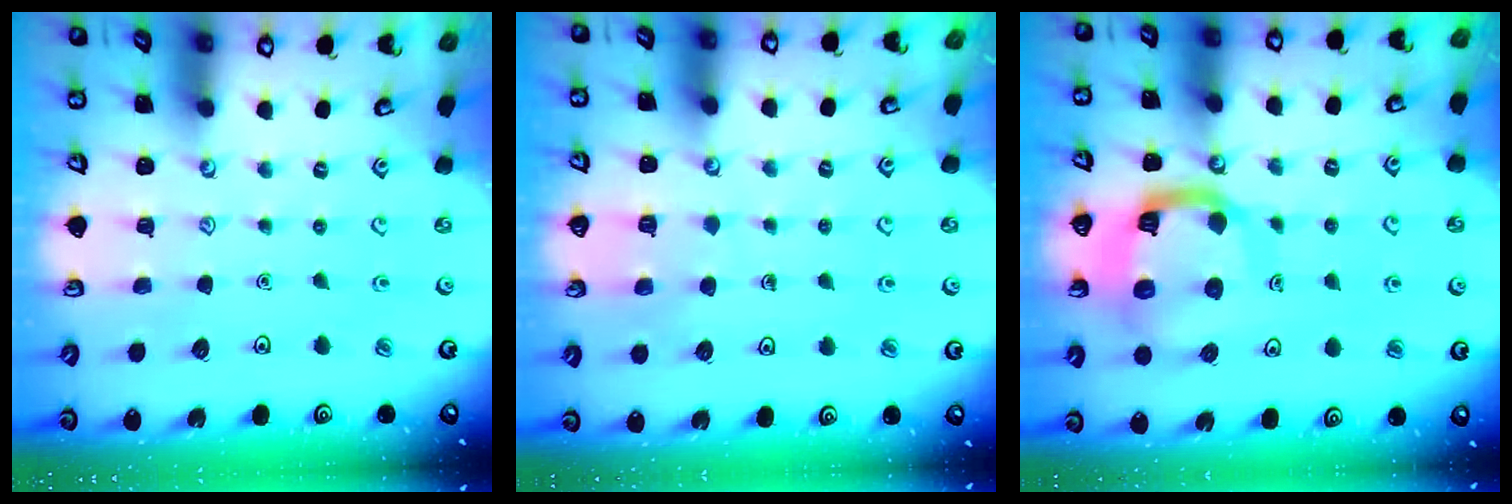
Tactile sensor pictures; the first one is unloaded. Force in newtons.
{"total": 5.3, "press": 5.3, "slide": 0.3}
{"total": 13.2, "press": 13.1, "slide": 1.5}